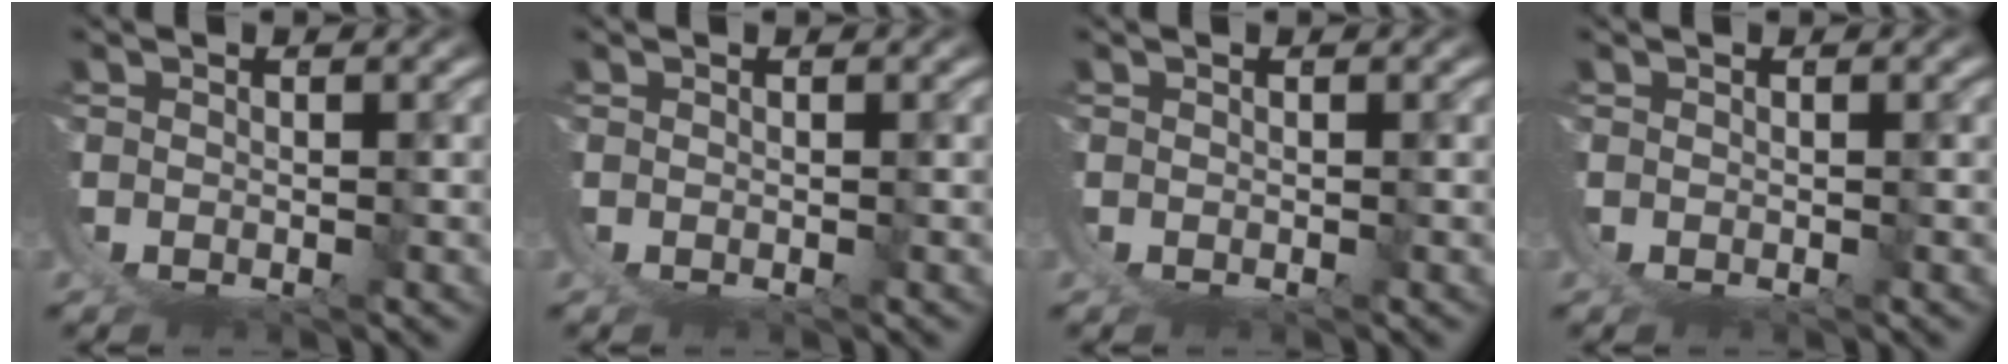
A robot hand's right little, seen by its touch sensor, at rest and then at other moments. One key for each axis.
{"total": 0.0}
{"total": 0.0}
{"total": 0.0}